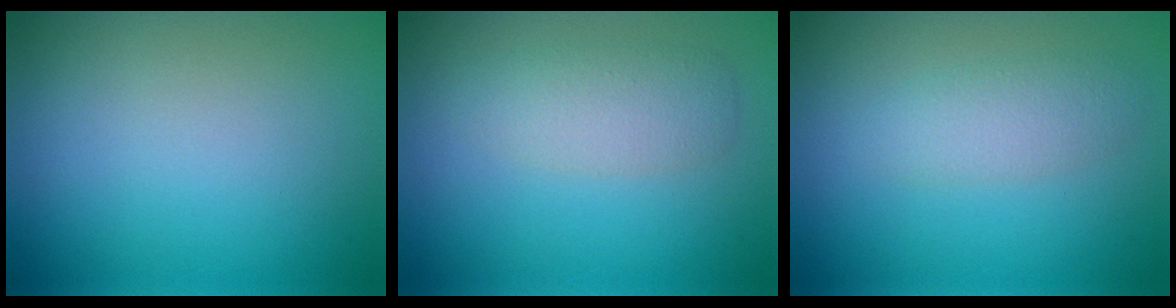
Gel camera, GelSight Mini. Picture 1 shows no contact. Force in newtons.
{"total": 2.8, "press": 2.8, "slide": 0.2}
{"total": 2.2, "press": 2.2, "slide": 0.1}